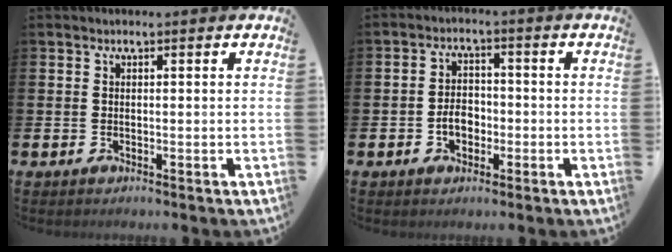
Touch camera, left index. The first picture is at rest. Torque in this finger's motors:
{"motor_torque": [0.33, 0.26, 0.04, 0.06]}